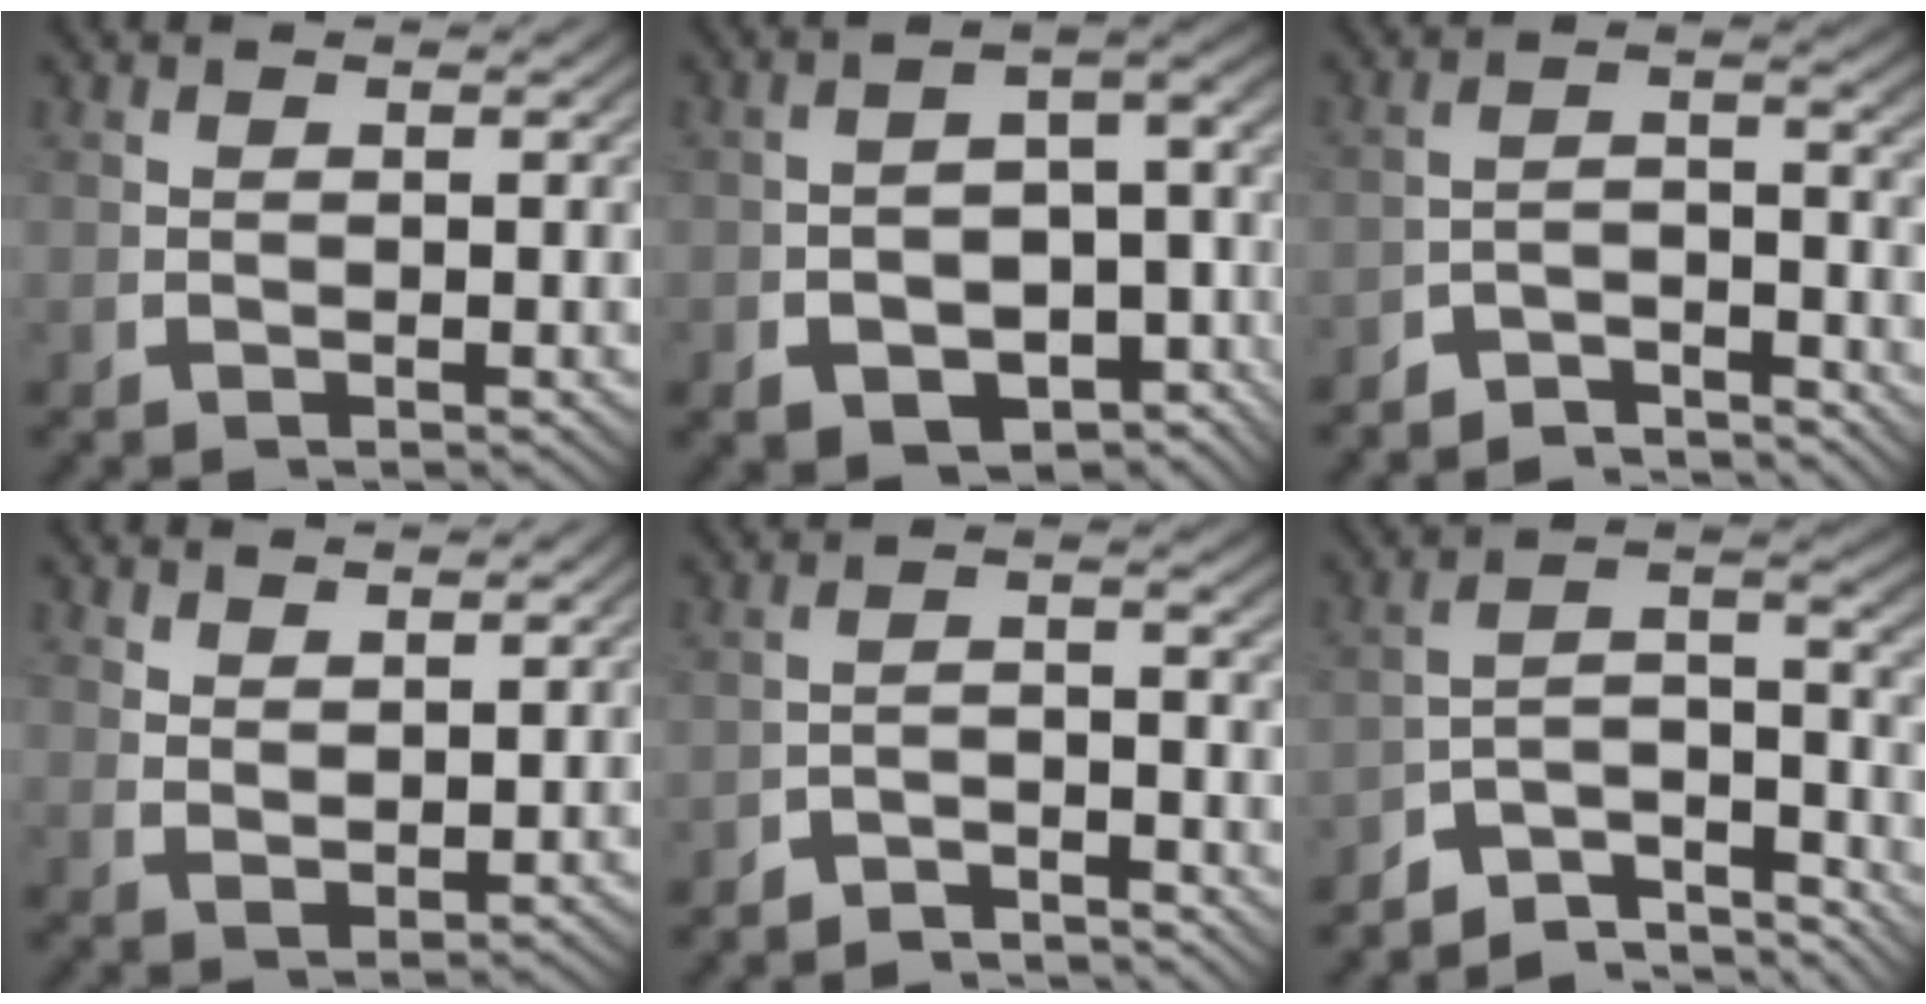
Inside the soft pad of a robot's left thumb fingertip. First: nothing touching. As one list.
[{"total": 9.3, "force": [-3.4, 6.1, 6.2], "torque": [-0.095, -0.029, -0.035]}, {"total": 4.8, "force": [-4.2, 1.3, 1.9], "torque": [-0.019, -0.022, -0.067]}, {"total": 2.4, "force": [2.2, 0.6, 0.9], "torque": [-0.014, -0.008, 0.054]}, {"total": 3.9, "force": [-3.8, 0.6, 0.8], "torque": [-0.003, -0.014, -0.064]}, {"total": 8.8, "force": [-3.8, 5.3, 5.9], "torque": [-0.109, -0.034, -0.061]}]